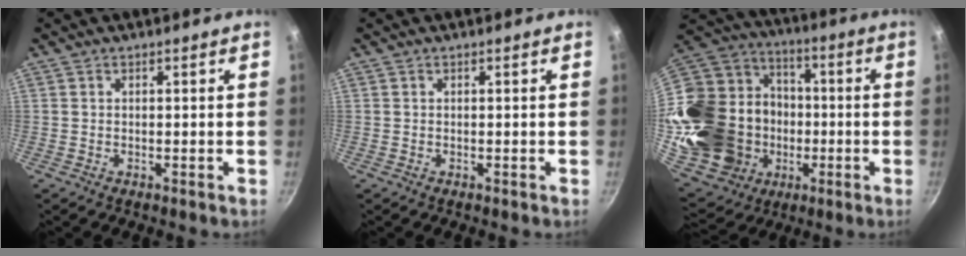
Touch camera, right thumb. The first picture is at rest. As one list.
[{"total": 0.0}, {"total": 30.7, "force": [-3.7, 25.6, 16.6], "torque": [-0.320, 0.054, -0.027]}]